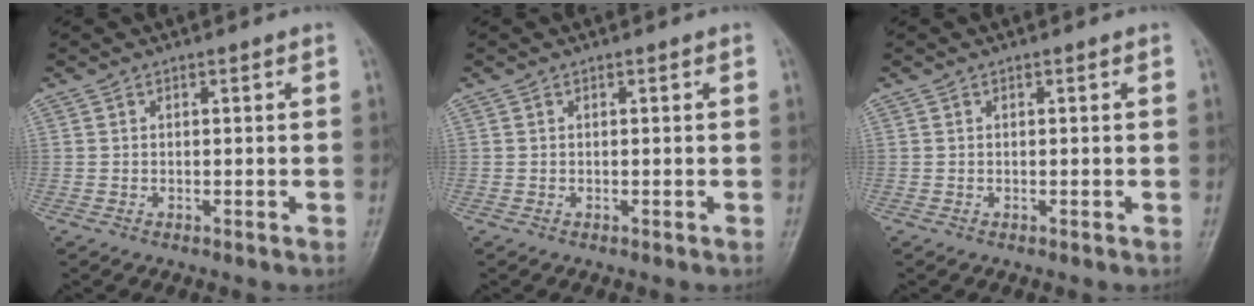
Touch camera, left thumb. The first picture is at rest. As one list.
[{"total": 0.0}, {"total": 0.0}]